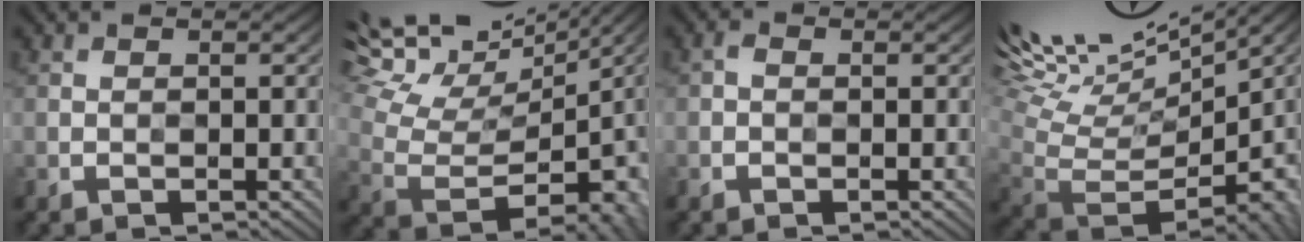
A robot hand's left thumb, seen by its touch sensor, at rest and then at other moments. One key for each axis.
{"total": 13.9, "fx": 10.7, "fy": 4.8, "fz": 7.4, "tx": -0.157, "ty": 0.036, "tz": 0.165}
{"total": 0.8, "fx": -0.3, "fy": 0.5, "fz": 0.6, "tx": -0.008, "ty": 0.003, "tz": -0.009}
{"total": 14.8, "fx": 8.7, "fy": 3.9, "fz": 11.3, "tx": -0.228, "ty": 0.043, "tz": 0.169}